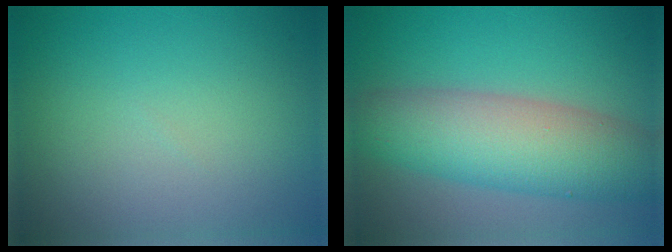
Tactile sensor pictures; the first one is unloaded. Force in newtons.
{"total": 8.4, "press": 8.4, "slide": 0.3}